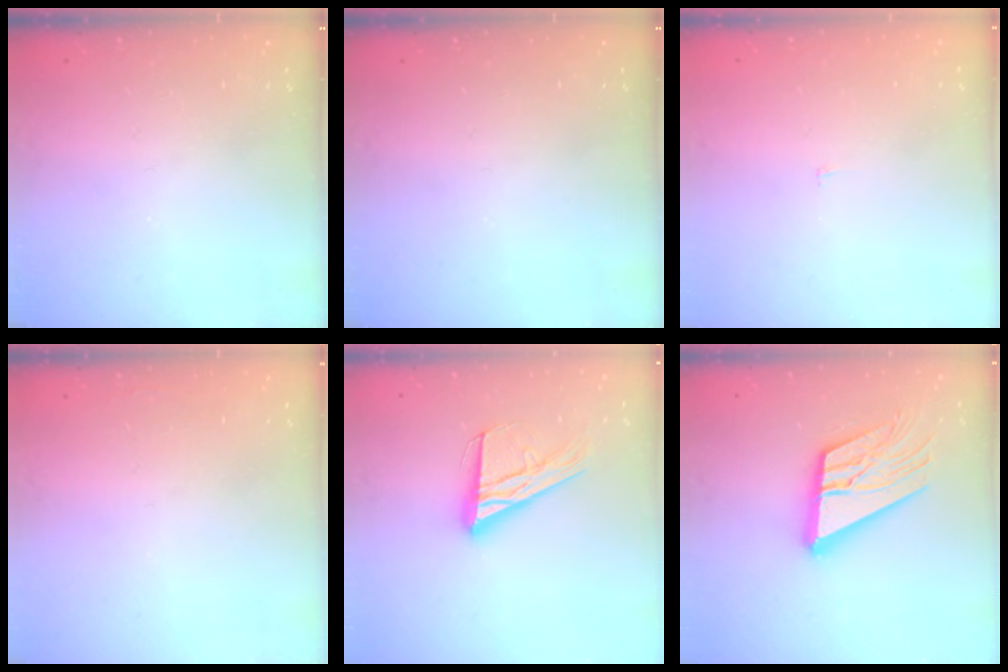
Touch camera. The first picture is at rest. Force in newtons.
{"total": 0.0}
{"total": 2.2, "press": 2.2, "slide": 0.2}
{"total": 1.8, "press": 1.7, "slide": 0.4}
{"total": 16.7, "press": 16.6, "slide": 1.6}
{"total": 17.6, "press": 17.5, "slide": 2.2}